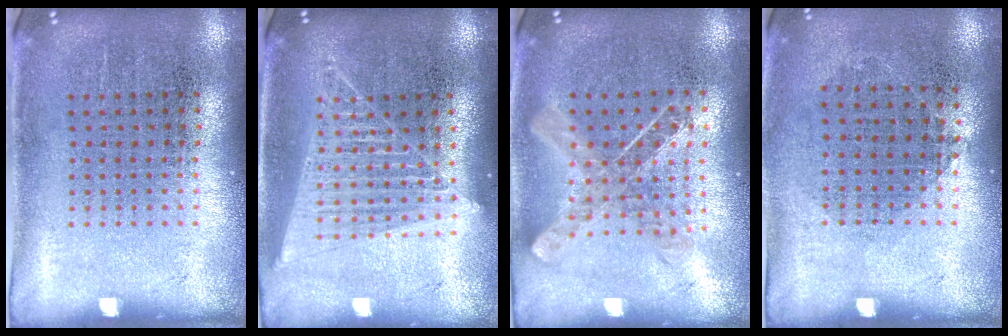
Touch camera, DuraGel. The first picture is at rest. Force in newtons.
{"total": 1.5, "press": 1.4, "slide": 0.6}
{"total": 0.7, "press": 0.7, "slide": 0.1}
{"total": 0.9, "press": 0.8, "slide": 0.5}